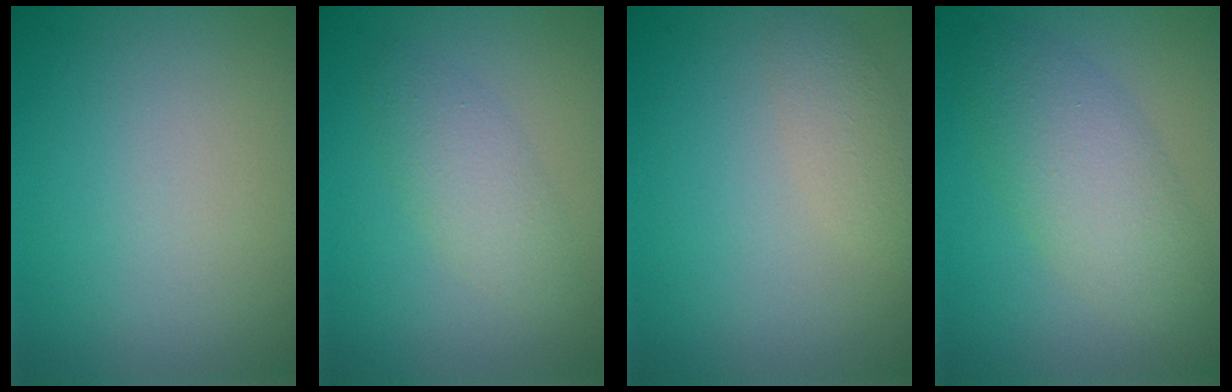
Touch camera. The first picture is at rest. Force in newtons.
{"total": 2.3, "press": 2.3, "slide": 0.1}
{"total": 1.7, "press": 1.7, "slide": 0.0}
{"total": 4.2, "press": 4.2, "slide": 0.0}